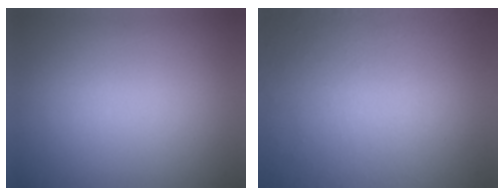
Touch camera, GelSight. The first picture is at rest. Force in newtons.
{"total": 8.3}